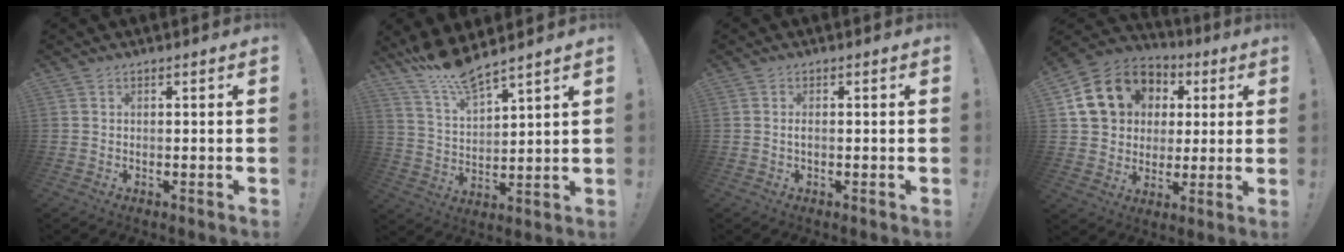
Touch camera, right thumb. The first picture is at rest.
{"total": 10.1, "force": [9.4, 1.0, 3.6], "torque": [-0.089, -0.061, 0.173]}
{"total": 1.2, "force": [-0.4, 0.3, 1.1], "torque": [-0.021, 0.002, -0.007]}
{"total": 17.4, "force": [5.8, 14.4, 7.8], "torque": [-0.111, -0.012, 0.131]}